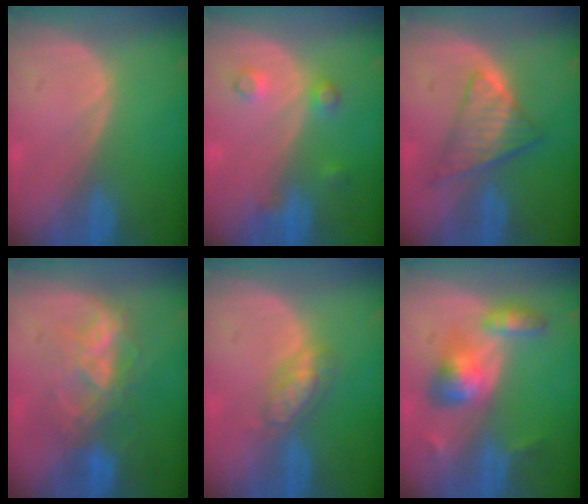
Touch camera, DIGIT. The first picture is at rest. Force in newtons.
{"total": 3.2, "press": 3.2, "slide": 0.4}
{"total": 6.9, "press": 6.1, "slide": 3.2}
{"total": 6.6, "press": 6.5, "slide": 1.3}
{"total": 4.8, "press": 4.2, "slide": 2.2}
{"total": 6.0, "press": 6.0, "slide": 0.8}